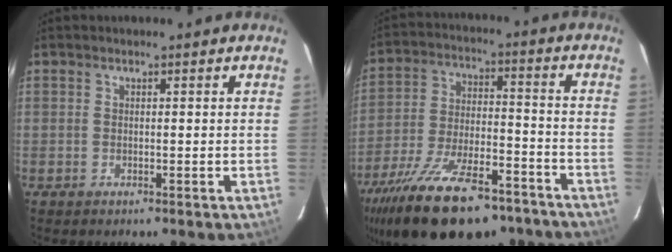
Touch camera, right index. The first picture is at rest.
{"total": 25.2, "force": [-18.8, 9.3, 14.0], "torque": [-0.264, -0.034, -0.282]}